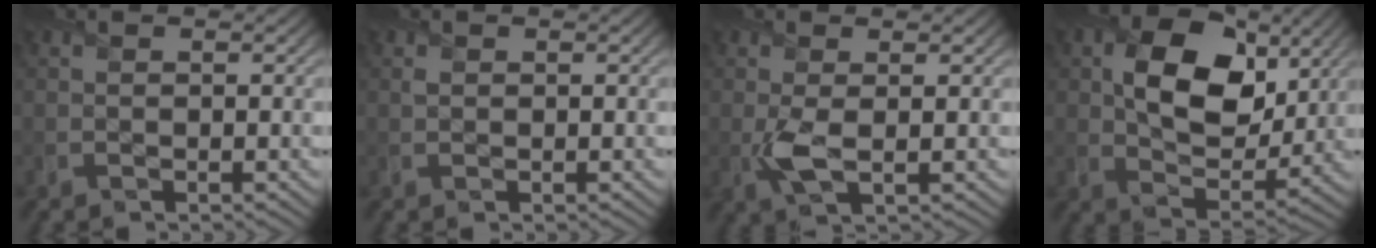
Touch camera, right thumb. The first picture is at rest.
{"total": 0.6, "force": [0.3, 0.5, 0.1], "torque": [-0.005, -0.004, 0.007]}
{"total": 3.1, "force": [-0.1, 1.3, 2.8], "torque": [-0.070, -0.004, -0.005]}
{"total": 11.5, "force": [3.4, 7.8, 7.7], "torque": [-0.136, -0.002, 0.052]}